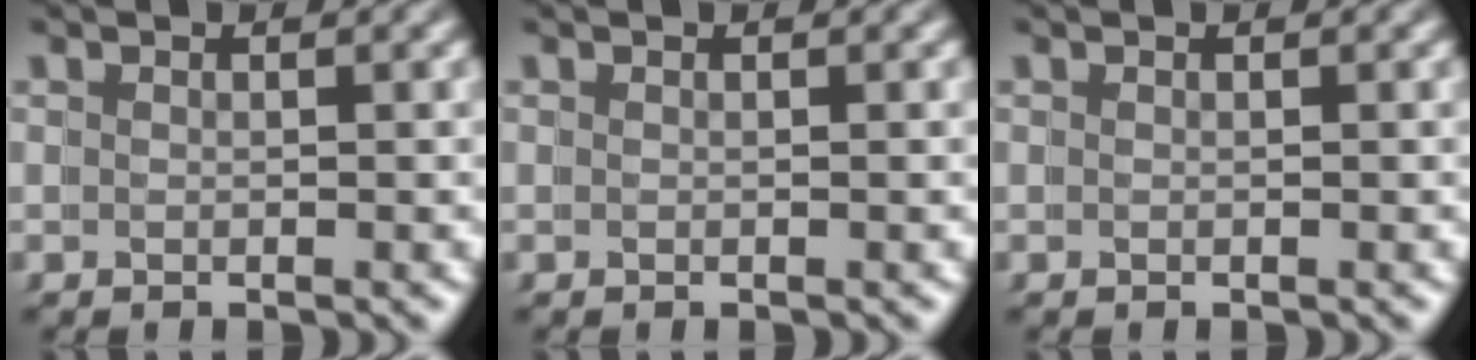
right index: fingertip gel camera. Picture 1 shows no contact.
{"total": 0.0}
{"total": 0.0}